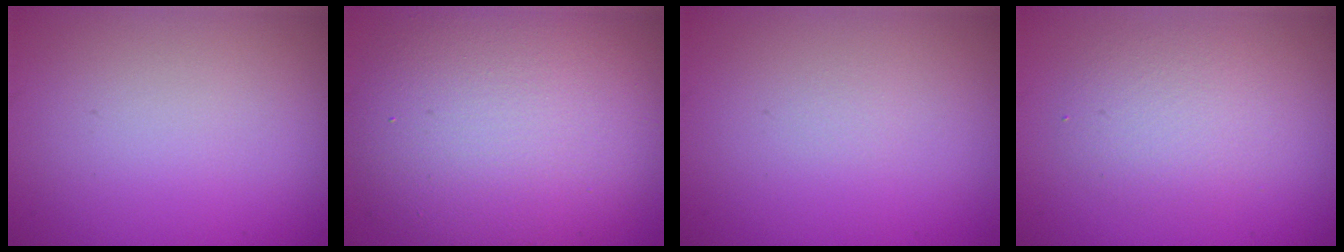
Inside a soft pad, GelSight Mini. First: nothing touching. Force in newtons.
{"total": 10.7, "press": 10.7, "slide": 0.8}
{"total": 0.0}
{"total": 2.7, "press": 2.7, "slide": 0.1}